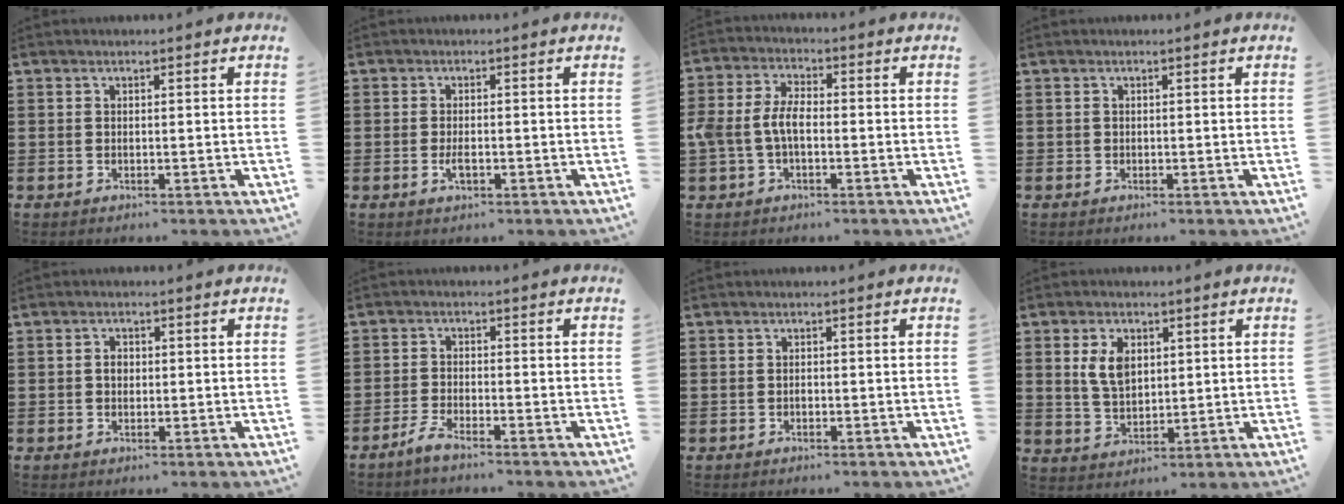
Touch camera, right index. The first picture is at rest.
{"total": 2.1, "force": [-0.6, 0.6, 1.9], "torque": [-0.042, -0.003, -0.013]}
{"total": 5.6, "force": [-1.0, 3.1, 4.6], "torque": [-0.119, -0.003, -0.028]}
{"total": 0.5, "force": [-0.1, 0.5, 0.1], "torque": [-0.002, 0.005, -0.003]}
{"total": 1.6, "force": [0.0, 1.2, 1.2], "torque": [-0.023, 0.006, -0.001]}
{"total": 2.5, "force": [-2.2, 0.1, 1.1], "torque": [-0.035, 0.001, -0.048]}
{"total": 0.6, "force": [-0.3, 0.5, 0.2], "torque": [-0.006, 0.002, -0.006]}
{"total": 5.6, "force": [1.5, 3.4, 4.1], "torque": [-0.091, 0.012, 0.026]}